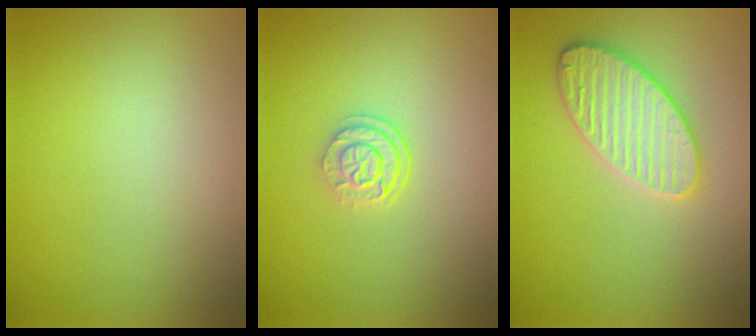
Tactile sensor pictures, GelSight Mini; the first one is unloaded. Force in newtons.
{"total": 2.4, "press": 1.8, "slide": 1.7}
{"total": 3.6, "press": 3.5, "slide": 0.6}